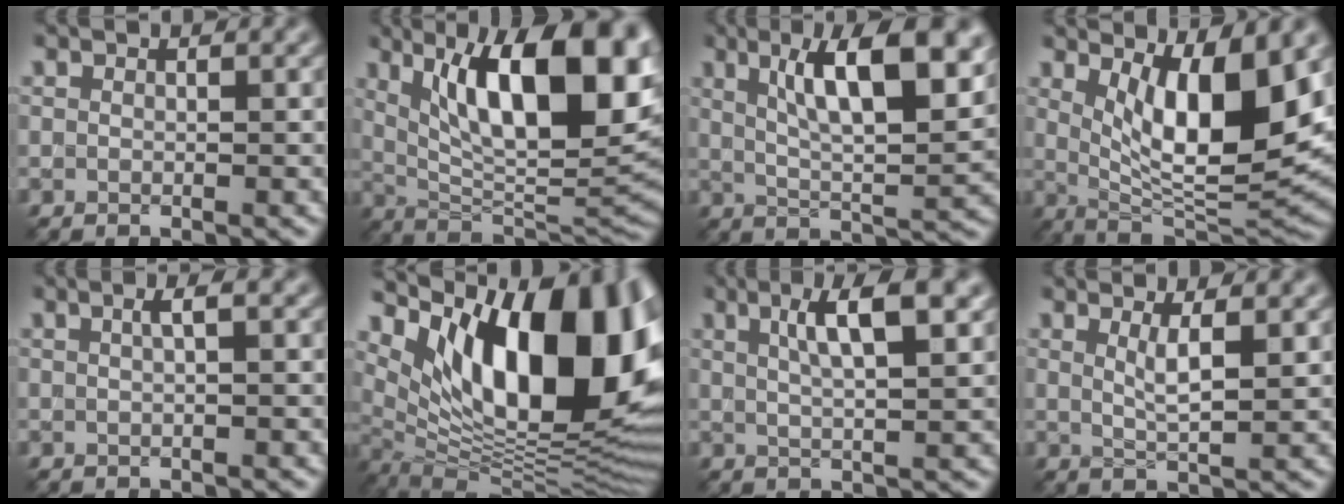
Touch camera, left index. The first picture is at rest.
{"total": 14.4, "force": [5.1, 4.7, 12.7], "torque": [-0.168, 0.003, 0.082]}
{"total": 10.4, "force": [4.2, 3.1, 9.0], "torque": [-0.133, 0.003, 0.070]}
{"total": 9.7, "force": [2.9, 3.1, 8.7], "torque": [-0.136, -0.026, 0.058]}
{"total": 1.3, "force": [0.4, 0.1, 1.2], "torque": [-0.021, 0.005, 0.005]}
{"total": 16.7, "force": [5.8, 7.6, 13.7], "torque": [-0.181, 0.000, 0.100]}
{"total": 5.5, "force": [2.2, 1.3, 4.9], "torque": [-0.069, 0.004, 0.033]}
{"total": 2.5, "force": [1.0, 0.5, 2.2], "torque": [-0.034, -0.006, 0.020]}